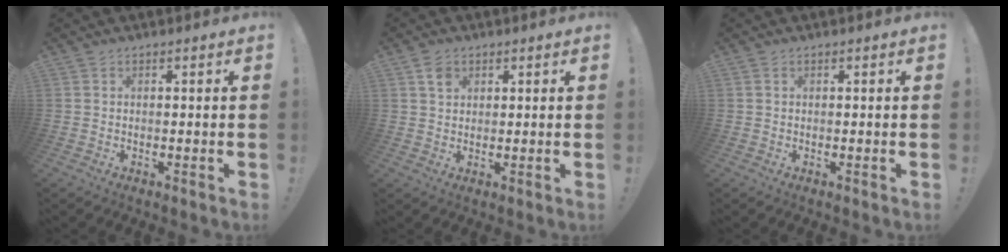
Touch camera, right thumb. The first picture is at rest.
{"total": 3.7, "force": [2.0, 2.6, 1.6], "torque": [-0.014, -0.006, 0.035]}
{"total": 0.0}